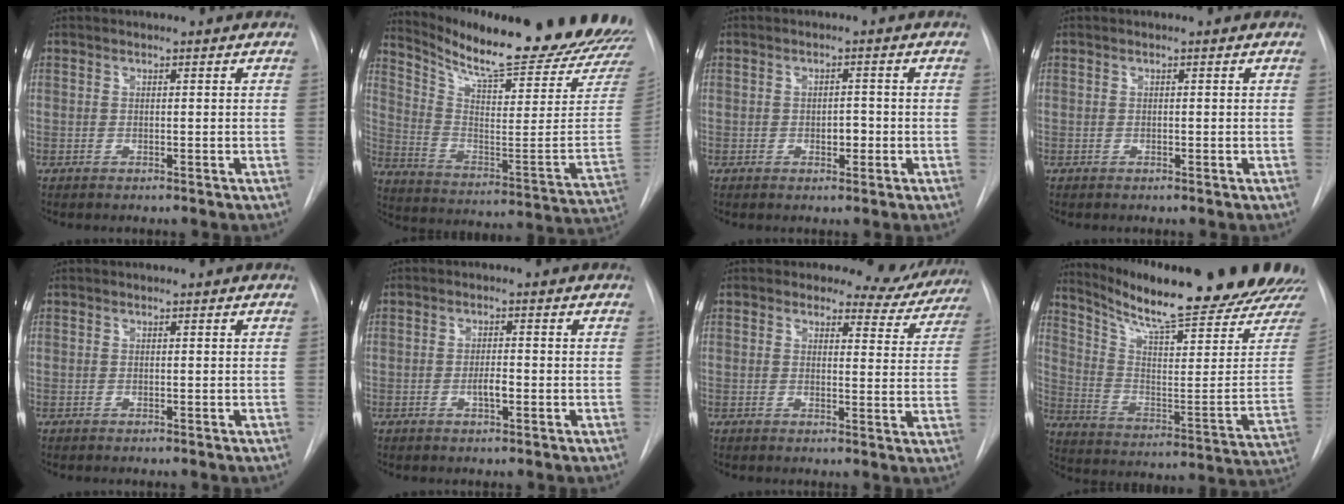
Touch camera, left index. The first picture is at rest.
{"total": 26.5, "force": [23.8, 2.1, 11.4], "torque": [-0.186, -0.100, 0.321]}
{"total": 2.1, "force": [-0.6, 1.2, 1.6], "torque": [-0.019, 0.004, -0.006]}
{"total": 0.0}
{"total": 0.0}
{"total": 2.2, "force": [-0.7, 0.5, 2.0], "torque": [-0.035, 0.001, -0.012]}
{"total": 8.4, "force": [7.6, 3.4, 0.5], "torque": [0.022, -0.021, 0.063]}
{"total": 27.0, "force": [23.5, 1.6, 13.2], "torque": [-0.209, -0.085, 0.318]}